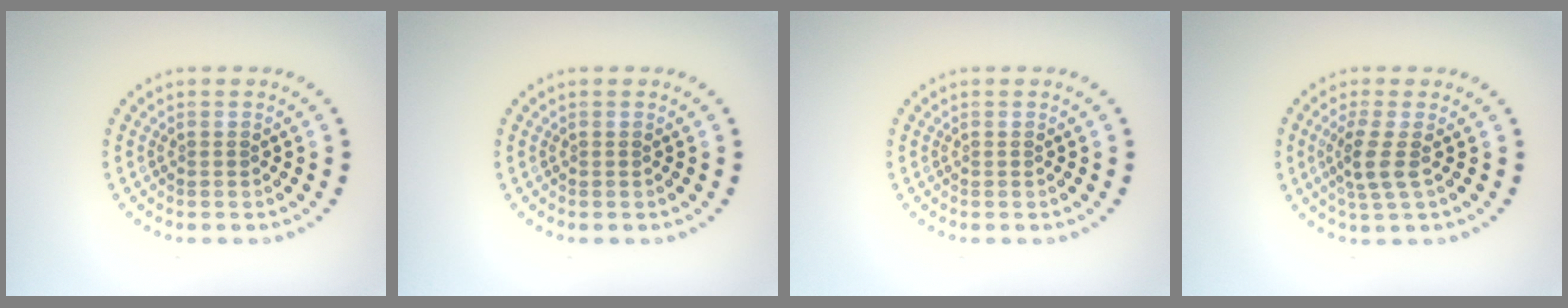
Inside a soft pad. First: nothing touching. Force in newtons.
{"total": 0.0}
{"total": 0.0}
{"total": 2.7, "press": 2.1, "slide": 1.7}